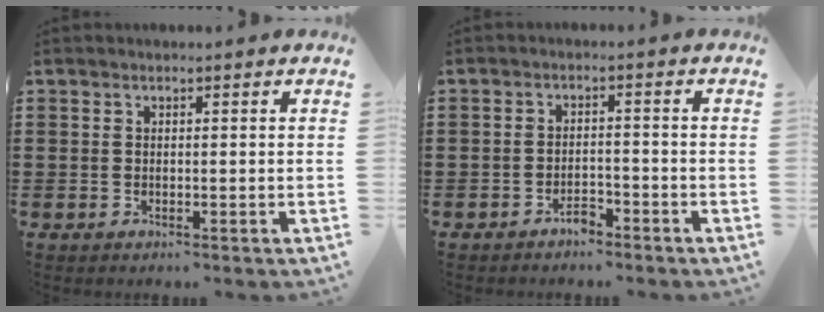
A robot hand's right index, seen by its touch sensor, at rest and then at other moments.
{"total": 2.6, "force": [-2.3, 0.8, 1.0], "torque": [-0.022, 0.003, -0.045]}